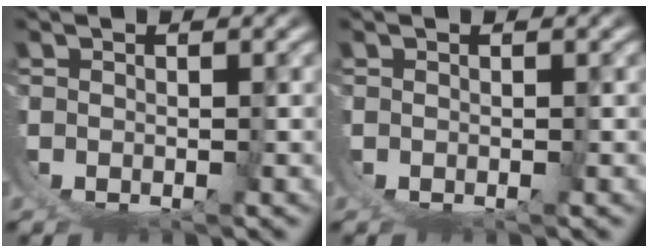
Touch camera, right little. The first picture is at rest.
{"total": 0.0}